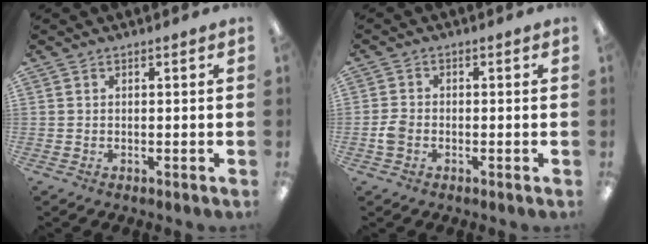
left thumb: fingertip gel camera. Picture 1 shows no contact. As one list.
[{"total": 3.4, "force": [-1.3, 2.4, 2.0], "torque": [-0.034, 0.009, -0.023]}]